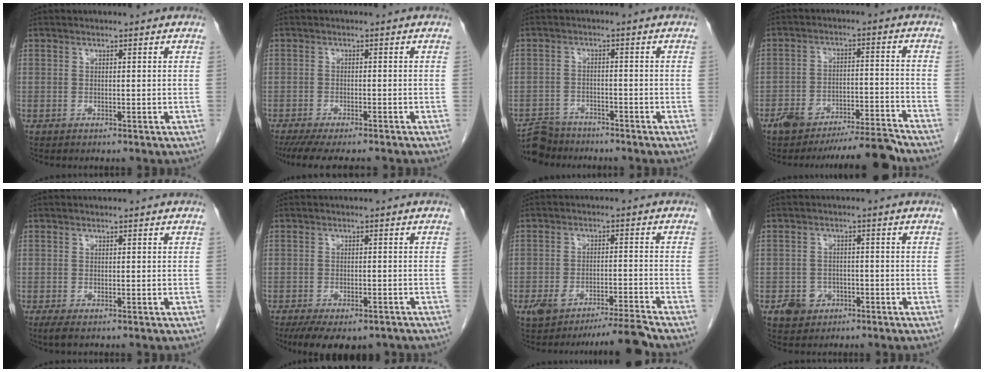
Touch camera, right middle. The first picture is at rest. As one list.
[{"total": 10.4, "force": [-9.0, 1.7, 5.0], "torque": [-0.072, -0.019, -0.125]}, {"total": 5.3, "force": [-5.0, 1.8, -0.1], "torque": [0.005, -0.007, -0.090]}, {"total": 9.3, "force": [-8.6, 0.5, 3.4], "torque": [-0.041, 0.016, -0.140]}, {"total": 1.8, "force": [-1.1, 0.5, 1.2], "torque": [-0.023, -0.005, -0.016]}, {"total": 10.8, "force": [-7.9, 4.6, 5.7], "torque": [-0.094, -0.011, -0.109]}, {"total": 6.2, "force": [-5.3, -0.5, 3.2], "torque": [-0.059, -0.004, -0.088]}, {"total": 3.8, "force": [-1.9, 3.1, 0.9], "torque": [-0.007, 0.010, -0.024]}]